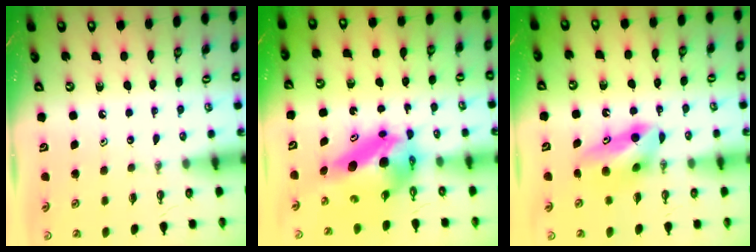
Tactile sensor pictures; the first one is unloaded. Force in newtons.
{"total": 8.6, "press": 8.6, "slide": 0.7}
{"total": 8.1, "press": 7.9, "slide": 1.3}